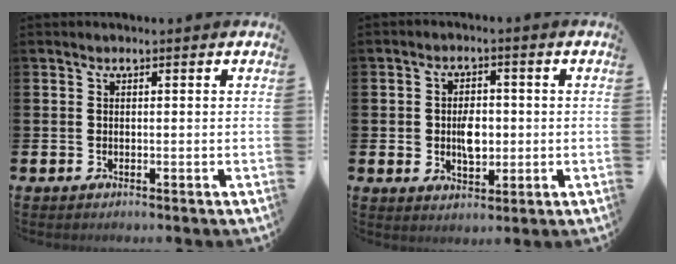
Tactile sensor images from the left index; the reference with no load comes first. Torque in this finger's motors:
{"motor_torque": [0.62, -0.43, 0.30, 0.07]}